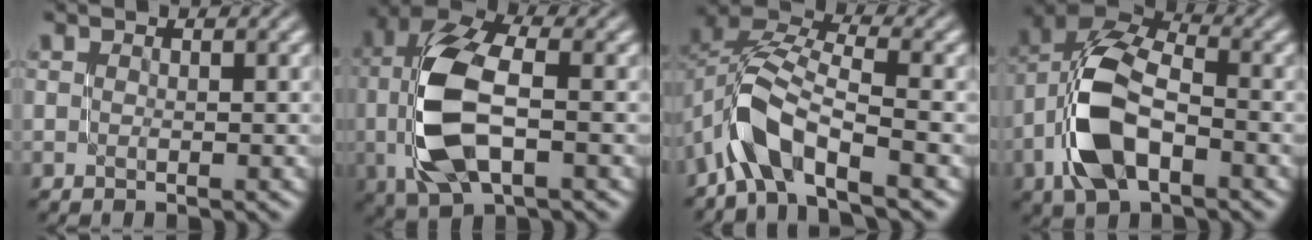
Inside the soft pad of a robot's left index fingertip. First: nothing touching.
{"total": 8.7, "force": [-0.6, 4.3, 7.5], "torque": [-0.172, 0.010, -0.012]}
{"total": 6.7, "force": [-3.3, 3.0, 4.9], "torque": [-0.100, 0.013, -0.074]}
{"total": 8.5, "force": [-2.6, 4.6, 6.7], "torque": [-0.146, 0.015, -0.057]}